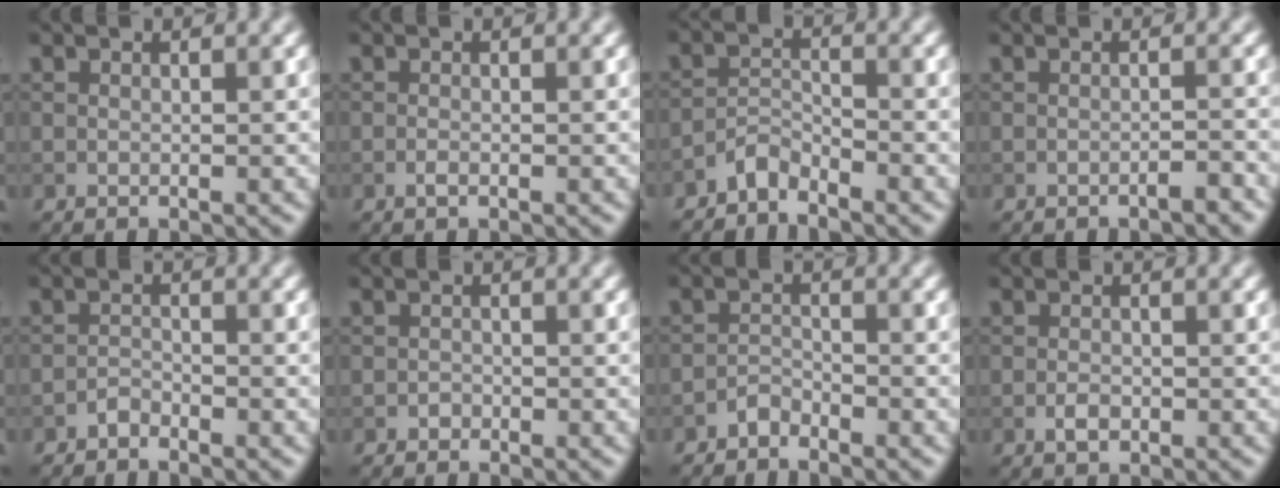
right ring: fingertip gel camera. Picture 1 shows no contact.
{"total": 0.6, "force": [-0.3, 0.2, 0.5], "torque": [-0.012, -0.001, -0.007]}
{"total": 2.1, "force": [-2.0, 0.5, 0.5], "torque": [-0.009, 0.010, -0.043]}
{"total": 1.0, "force": [-0.8, 0.1, 0.6], "torque": [-0.007, 0.004, -0.016]}
{"total": 1.1, "force": [-1.0, 0.3, 0.3], "torque": [-0.003, 0.003, -0.021]}
{"total": 0.7, "force": [-0.4, 0.5, 0.1], "torque": [0.003, -0.002, -0.008]}
{"total": 1.4, "force": [-1.3, 0.4, 0.3], "torque": [-0.003, 0.006, -0.028]}
{"total": 1.4, "force": [-0.6, 0.8, 0.9], "torque": [-0.017, 0.000, -0.012]}